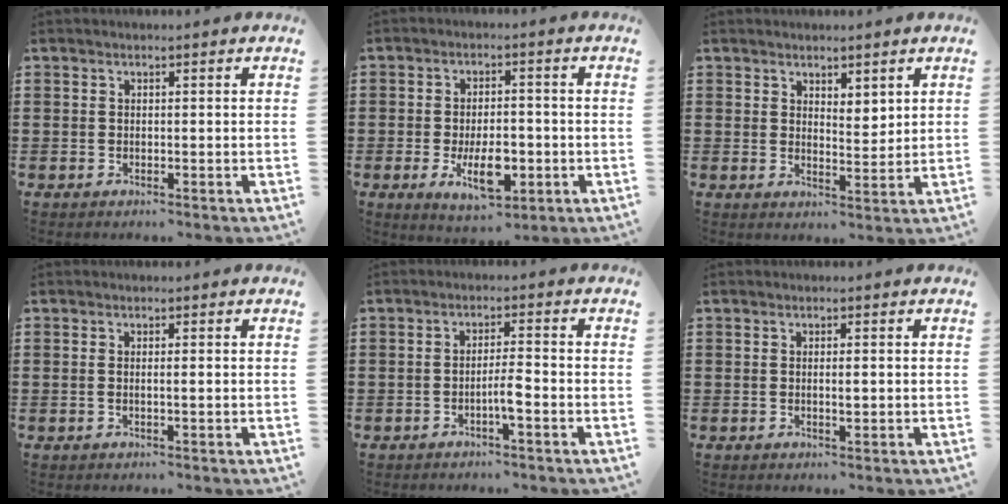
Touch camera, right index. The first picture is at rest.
{"total": 8.0, "force": [-2.3, 3.9, 6.7], "torque": [-0.118, -0.009, -0.044]}
{"total": 2.9, "force": [2.6, 1.3, 0.4], "torque": [-0.006, -0.001, 0.047]}
{"total": 0.9, "force": [-0.1, -0.1, 0.9], "torque": [-0.016, -0.005, -0.001]}
{"total": 3.4, "force": [-1.5, 0.2, 3.0], "torque": [-0.061, -0.003, -0.030]}
{"total": 1.4, "force": [-0.1, 0.2, 1.4], "torque": [-0.025, -0.003, -0.002]}